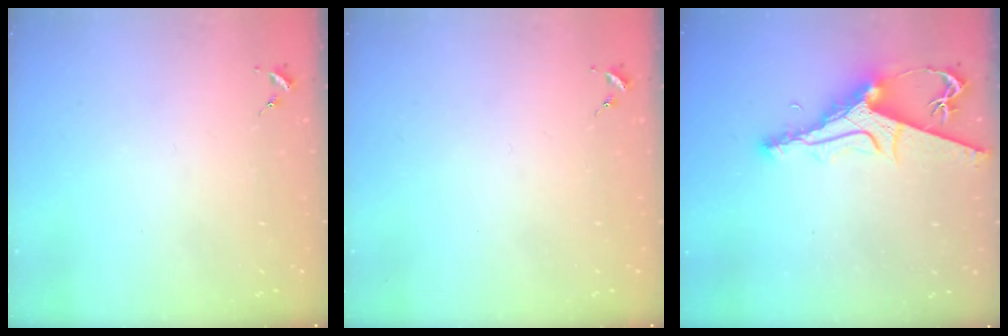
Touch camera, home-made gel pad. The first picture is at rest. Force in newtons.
{"total": 0.0}
{"total": 10.7, "press": 10.6, "slide": 1.0}